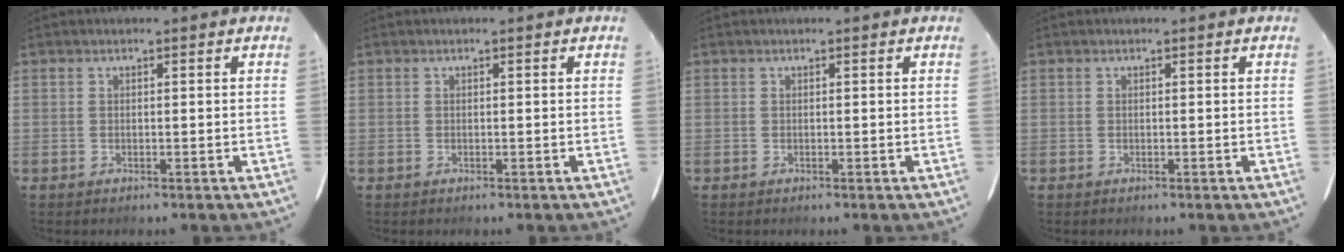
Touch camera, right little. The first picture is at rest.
{"total": 0.0}
{"total": 0.0}
{"total": 0.0}